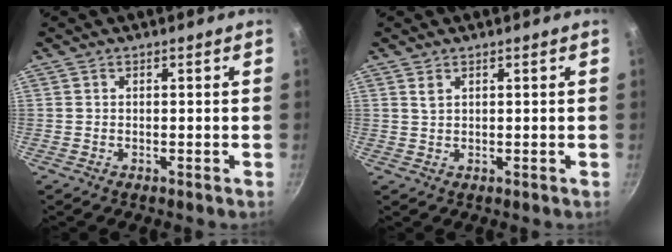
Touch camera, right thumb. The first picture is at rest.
{"total": 1.3, "force": [0.8, 0.7, 0.8], "torque": [-0.016, -0.003, 0.017]}